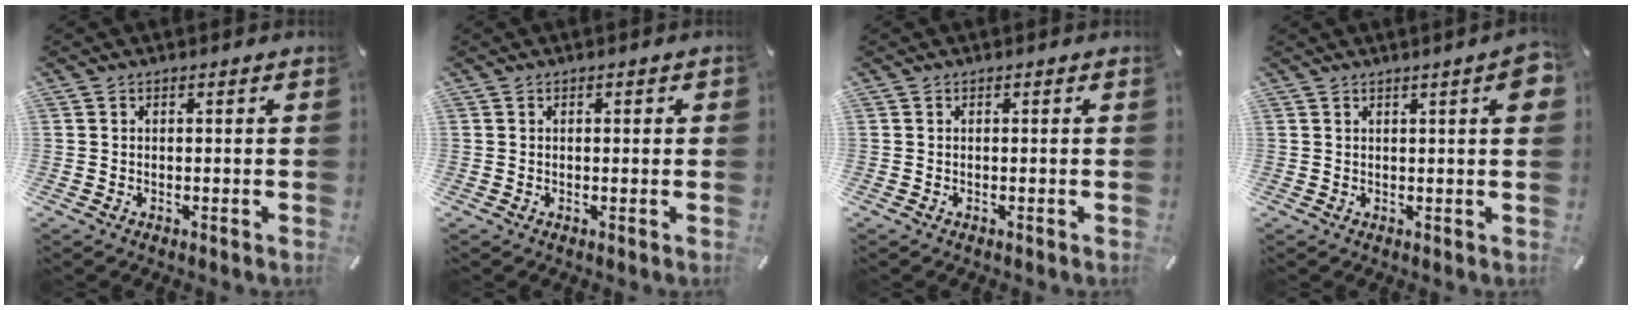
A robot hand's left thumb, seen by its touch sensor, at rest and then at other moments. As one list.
[{"total": 0.6, "force": [0.0, 0.4, 0.4], "torque": [-0.009, 0.002, -0.002]}, {"total": 0.0}, {"total": 4.7, "force": [1.6, 0.7, 4.3], "torque": [-0.066, -0.002, 0.023]}]